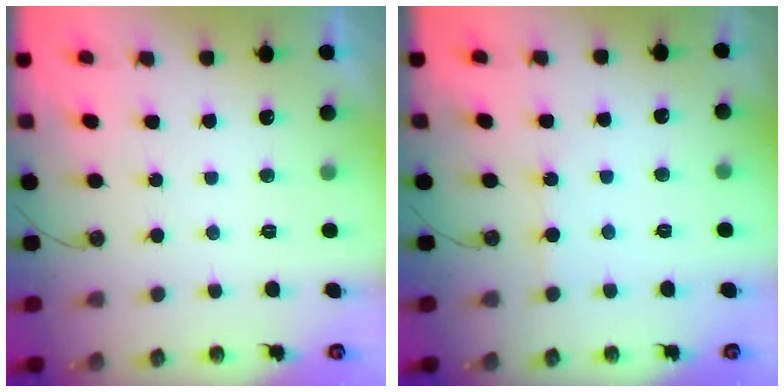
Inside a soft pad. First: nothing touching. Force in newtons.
{"total": 2.5, "press": 2.5, "slide": 0.4}